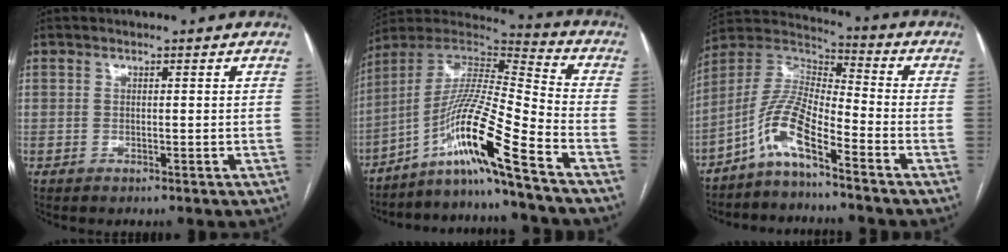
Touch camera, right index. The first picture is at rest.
{"total": 15.4, "force": [-9.9, -1.9, 11.6], "torque": [-0.227, 0.004, -0.177]}
{"total": 9.2, "force": [-5.8, 1.5, 7.0], "torque": [-0.156, 0.017, -0.119]}